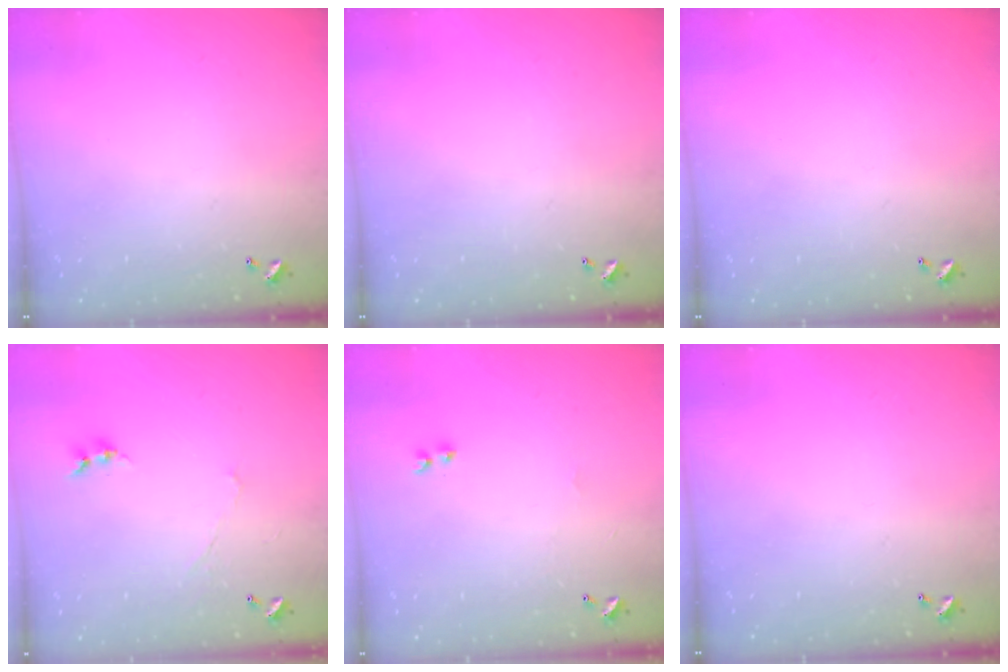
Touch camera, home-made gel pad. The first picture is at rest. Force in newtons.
{"total": 0.0}
{"total": 0.0}
{"total": 0.7, "press": 0.4, "slide": 0.5}
{"total": 1.2, "press": 1.1, "slide": 0.5}
{"total": 0.0}